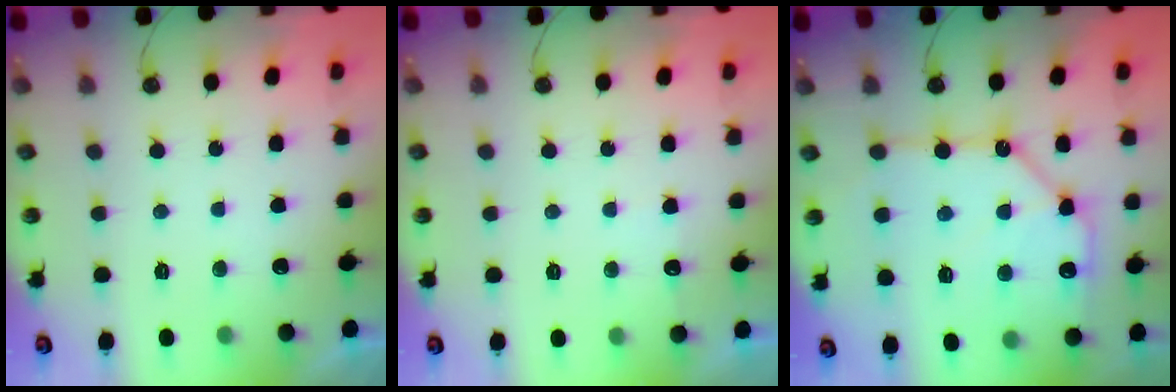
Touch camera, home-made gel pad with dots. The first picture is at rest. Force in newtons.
{"total": 5.1, "press": 5.0, "slide": 0.8}
{"total": 14.0, "press": 14.0, "slide": 1.3}